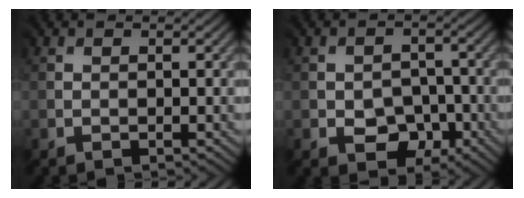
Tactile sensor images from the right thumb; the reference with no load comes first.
{"total": 3.0, "force": [-1.7, 2.3, 0.8], "torque": [-0.006, -0.004, -0.027]}